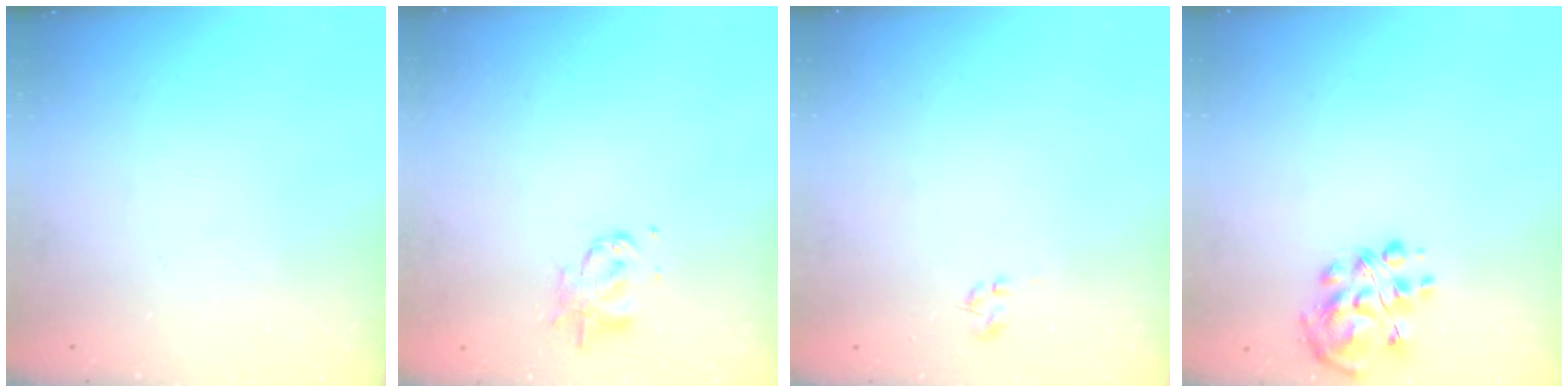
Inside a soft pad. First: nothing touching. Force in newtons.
{"total": 2.4, "press": 2.4, "slide": 0.3}
{"total": 0.0}
{"total": 8.8, "press": 8.6, "slide": 1.8}